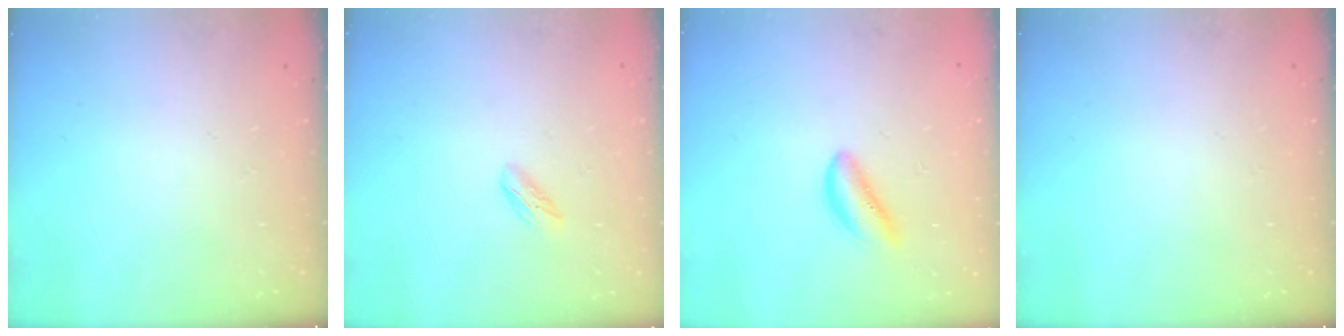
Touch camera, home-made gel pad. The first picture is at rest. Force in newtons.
{"total": 2.7, "press": 2.6, "slide": 0.8}
{"total": 3.5, "press": 3.3, "slide": 1.0}
{"total": 0.0}